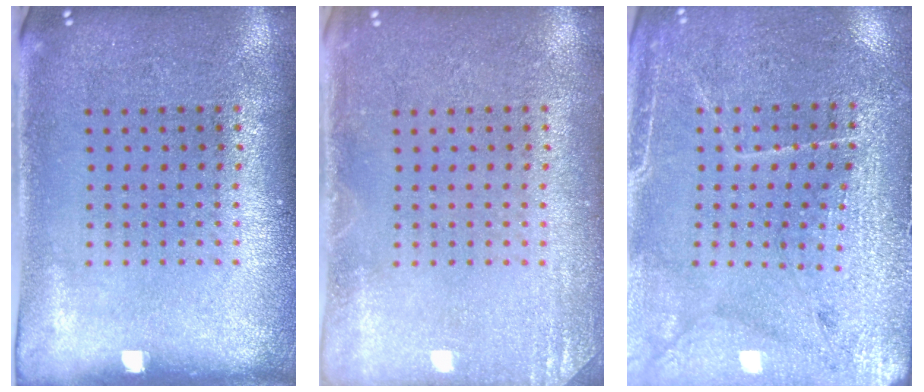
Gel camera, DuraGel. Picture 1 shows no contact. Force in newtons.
{"total": 1.6, "press": 1.6, "slide": 0.3}
{"total": 3.0, "press": 2.9, "slide": 0.4}